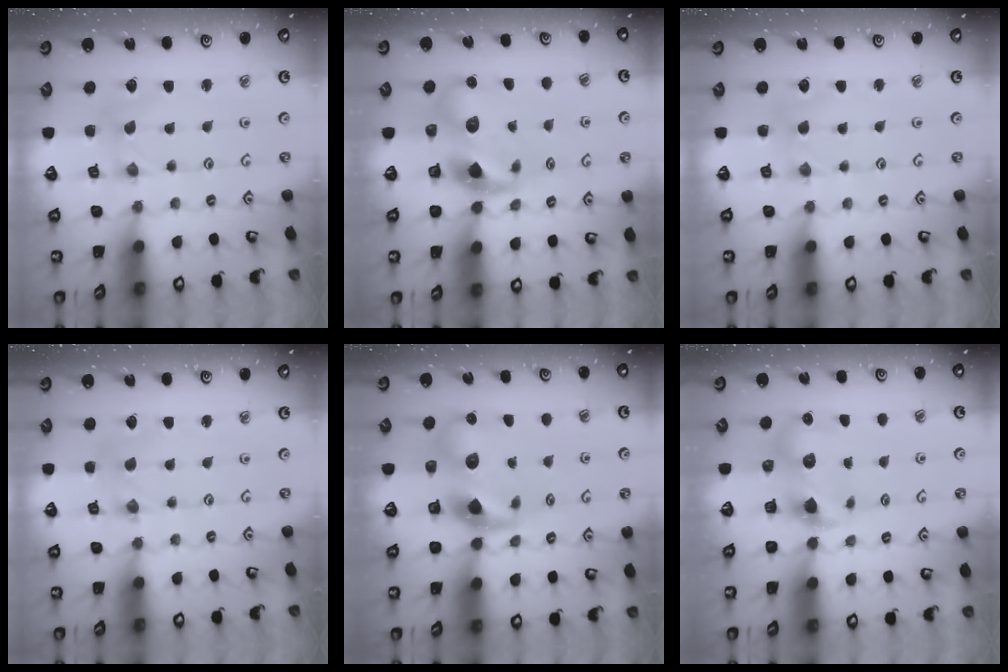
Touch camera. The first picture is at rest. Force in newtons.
{"total": 11.0, "press": 10.9, "slide": 1.6}
{"total": 2.8, "press": 2.8, "slide": 0.4}
{"total": 0.0}
{"total": 10.7, "press": 10.6, "slide": 2.0}
{"total": 6.0, "press": 6.0, "slide": 0.6}